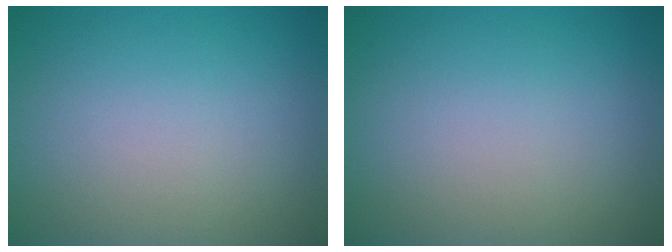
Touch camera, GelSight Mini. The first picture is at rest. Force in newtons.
{"total": 0.0}